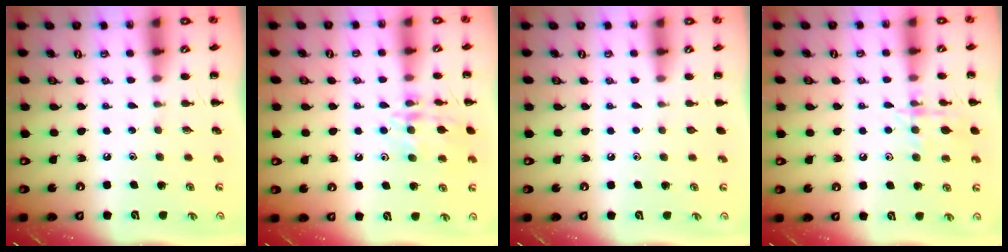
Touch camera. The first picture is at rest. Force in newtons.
{"total": 14.5, "press": 14.5, "slide": 0.8}
{"total": 0.0}
{"total": 11.7, "press": 11.7, "slide": 1.0}